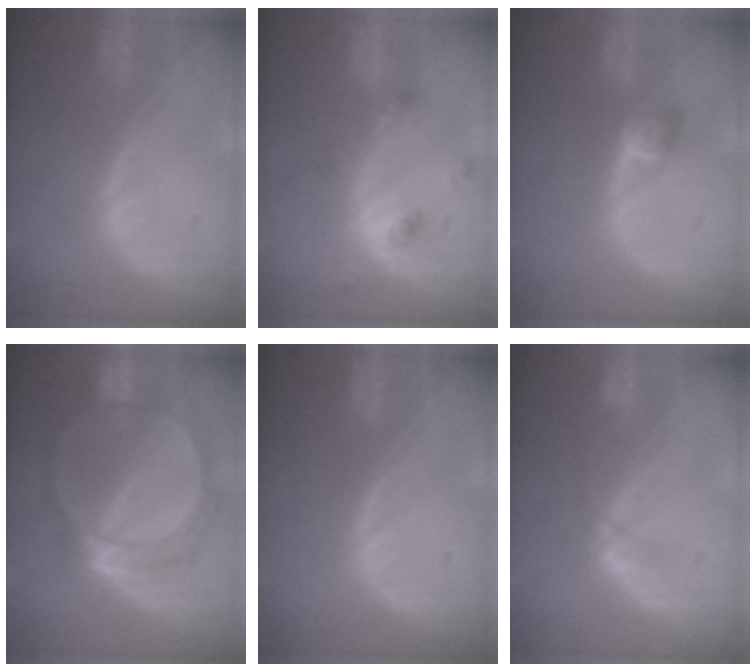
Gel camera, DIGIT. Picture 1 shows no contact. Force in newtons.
{"total": 4.5, "press": 4.2, "slide": 1.7}
{"total": 2.8, "press": 2.5, "slide": 1.2}
{"total": 8.5, "press": 7.7, "slide": 3.5}
{"total": 0.0}
{"total": 3.0, "press": 2.7, "slide": 1.3}